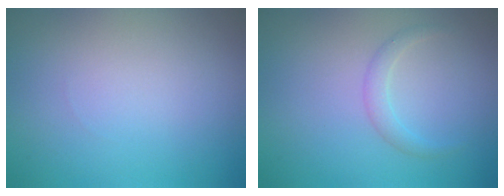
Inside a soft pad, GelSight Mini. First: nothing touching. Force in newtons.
{"total": 0.9, "press": 0.9, "slide": 0.0}